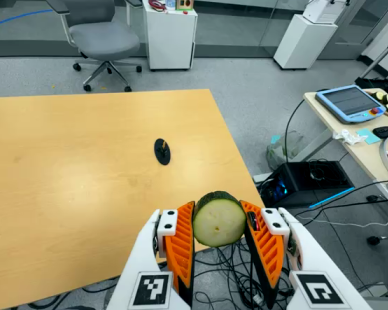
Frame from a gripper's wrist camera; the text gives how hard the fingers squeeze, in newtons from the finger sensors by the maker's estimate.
{"total": 9.5, "left": 9.0, "right": 10.0}